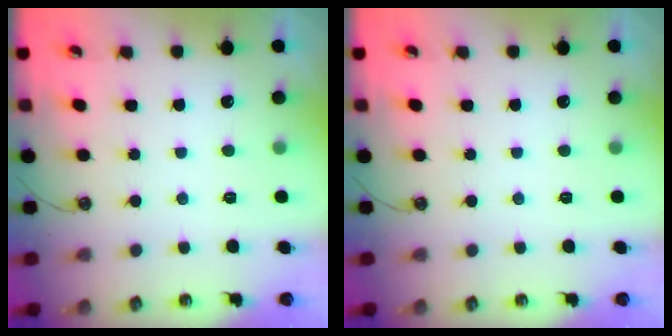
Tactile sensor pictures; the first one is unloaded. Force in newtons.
{"total": 0.0}